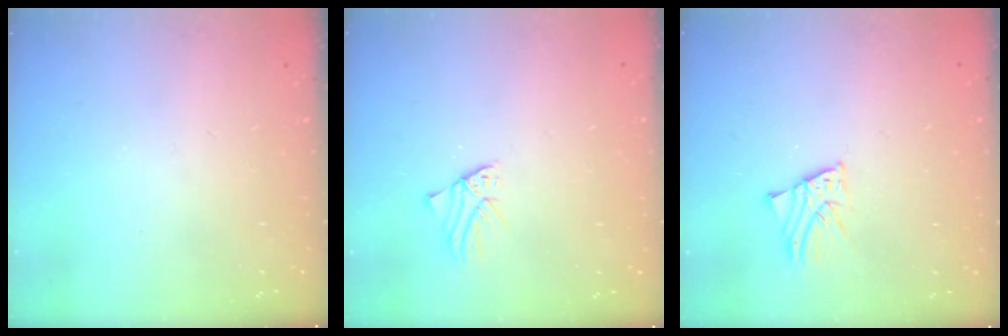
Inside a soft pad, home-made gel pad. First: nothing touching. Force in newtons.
{"total": 0.7, "press": 0.7, "slide": 0.1}
{"total": 2.3, "press": 2.3, "slide": 0.2}